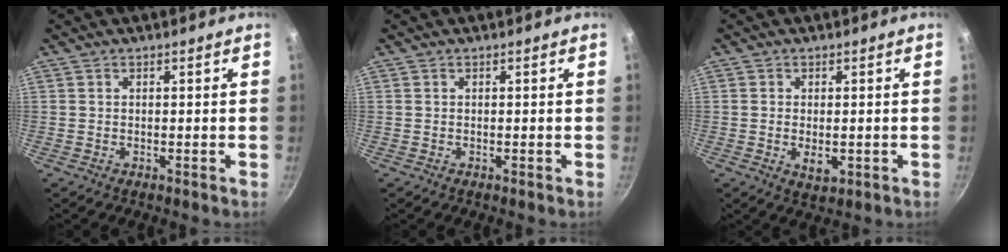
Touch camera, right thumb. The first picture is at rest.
{"total": 0.0}
{"total": 3.6, "force": [-0.6, 2.0, 2.9], "torque": [-0.047, -0.008, -0.005]}